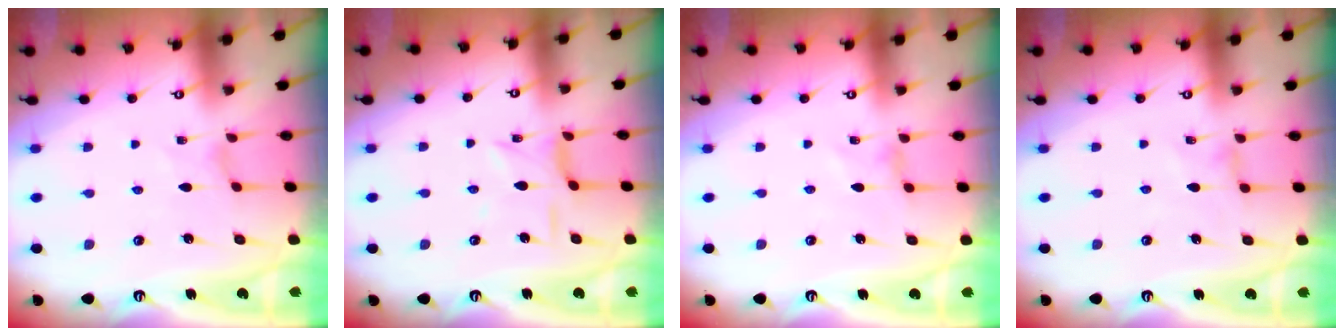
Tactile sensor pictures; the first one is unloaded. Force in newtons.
{"total": 5.3, "press": 5.3, "slide": 0.3}
{"total": 0.0}
{"total": 0.0}